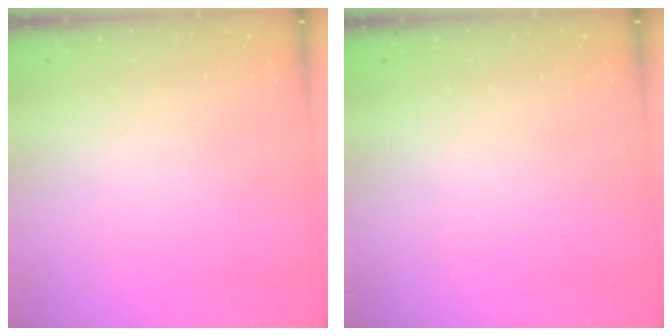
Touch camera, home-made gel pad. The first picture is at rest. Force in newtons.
{"total": 0.0}